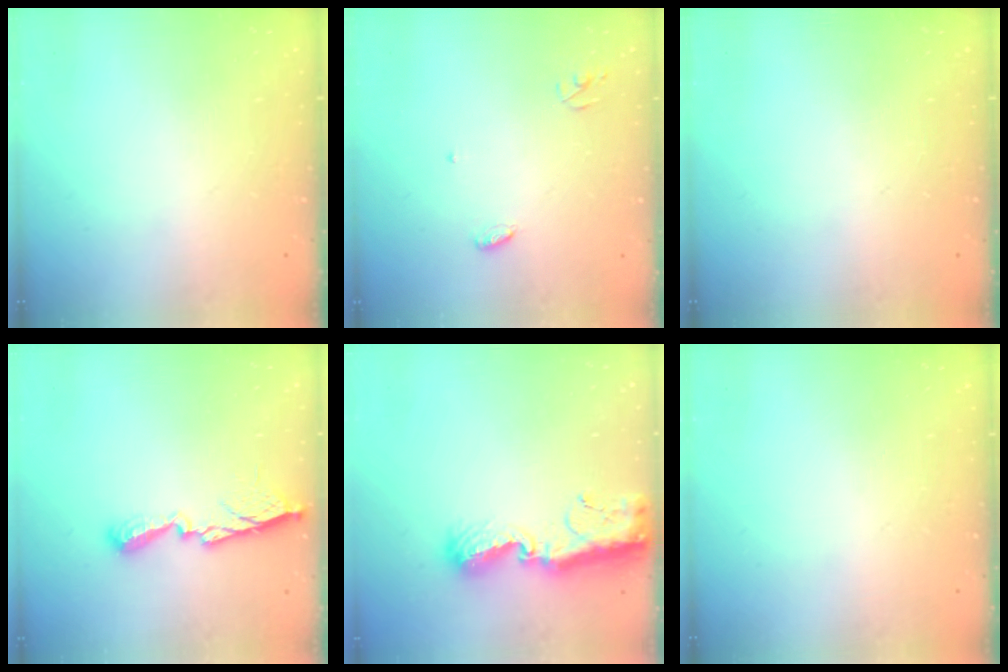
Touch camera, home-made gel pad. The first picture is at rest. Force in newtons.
{"total": 3.5, "press": 3.5, "slide": 0.2}
{"total": 0.0}
{"total": 10.6, "press": 10.6, "slide": 0.6}
{"total": 9.7, "press": 9.6, "slide": 0.9}
{"total": 0.0}